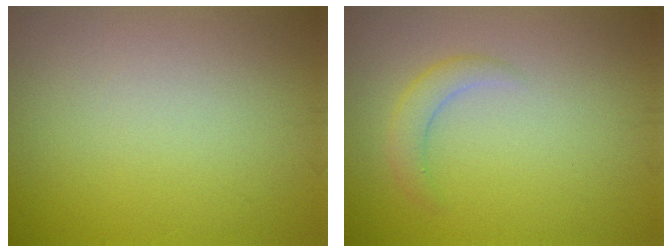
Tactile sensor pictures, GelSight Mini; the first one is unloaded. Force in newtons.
{"total": 2.0, "press": 2.0, "slide": 0.1}